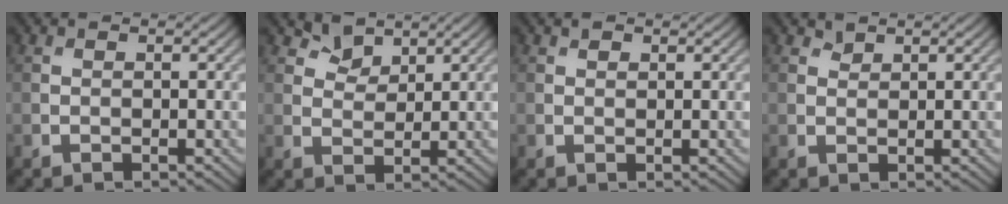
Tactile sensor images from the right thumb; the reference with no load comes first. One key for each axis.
{"total": 2.9, "fx": 2.3, "fy": 1.5, "fz": 0.9, "tx": -0.019, "ty": -0.005, "tz": 0.046}
{"total": 0.7, "fx": 0.5, "fy": 0.4, "fz": 0.3, "tx": -0.005, "ty": -0.001, "tz": 0.011}
{"total": 0.9, "fx": 0.9, "fy": 0.3, "fz": 0.1, "tx": -0.001, "ty": -0.003, "tz": 0.019}